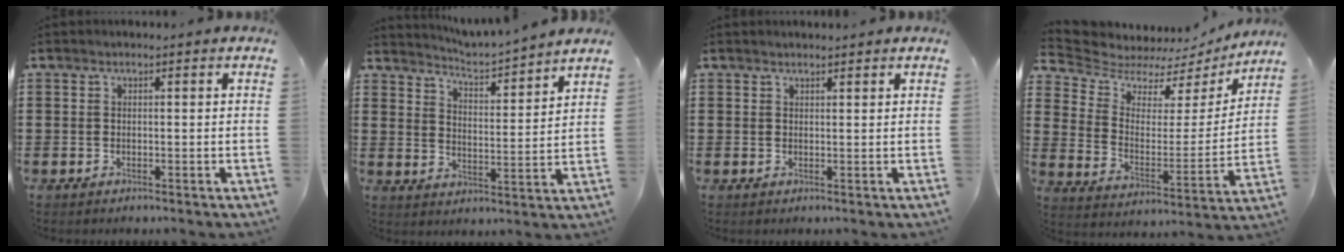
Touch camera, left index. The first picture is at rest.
{"total": 3.8, "force": [3.7, -0.8, 0.4], "torque": [-0.029, -0.037, 0.056]}
{"total": 1.0, "force": [1.0, 0.1, 0.1], "torque": [-0.003, -0.001, 0.019]}
{"total": 6.0, "force": [5.3, 2.4, 1.3], "torque": [-0.061, -0.039, 0.091]}